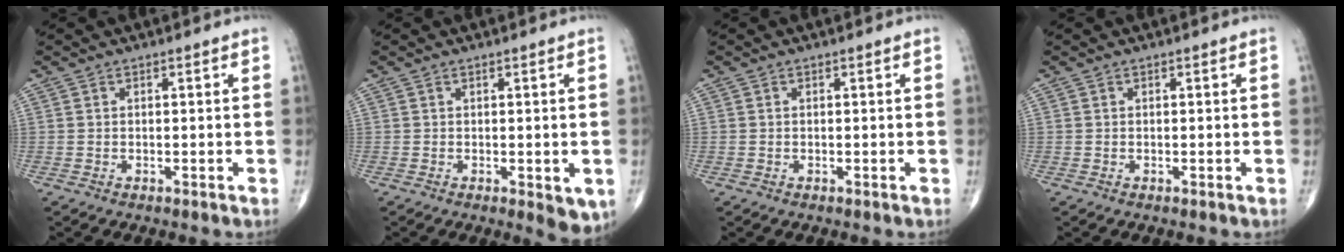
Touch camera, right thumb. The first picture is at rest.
{"total": 4.3, "force": [-0.8, 1.6, 3.9], "torque": [-0.036, -0.006, -0.006]}
{"total": 0.0}
{"total": 0.0}